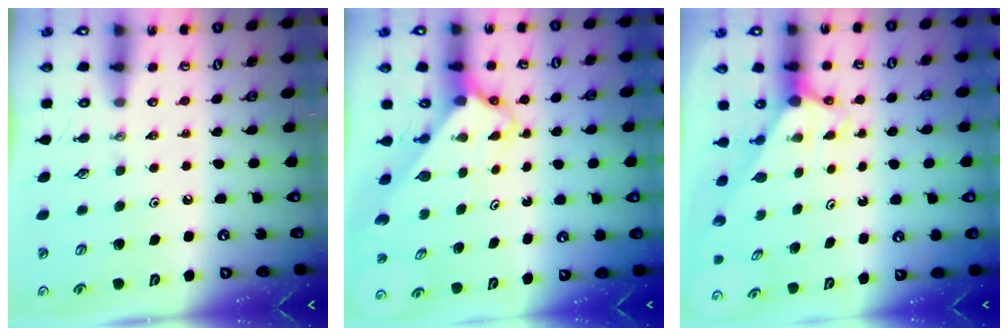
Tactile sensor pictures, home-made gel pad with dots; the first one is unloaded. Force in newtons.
{"total": 2.4, "press": 2.4, "slide": 0.2}
{"total": 2.8, "press": 2.8, "slide": 0.0}